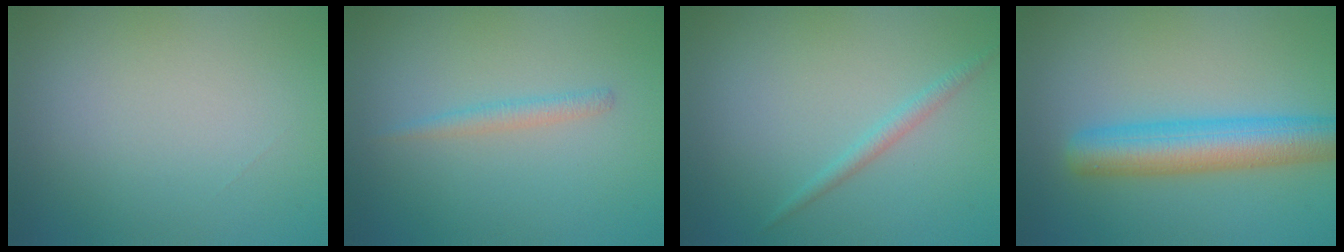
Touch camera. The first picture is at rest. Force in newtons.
{"total": 1.2, "press": 1.2, "slide": 0.0}
{"total": 1.3, "press": 1.3, "slide": 0.1}
{"total": 6.0, "press": 6.0, "slide": 0.1}